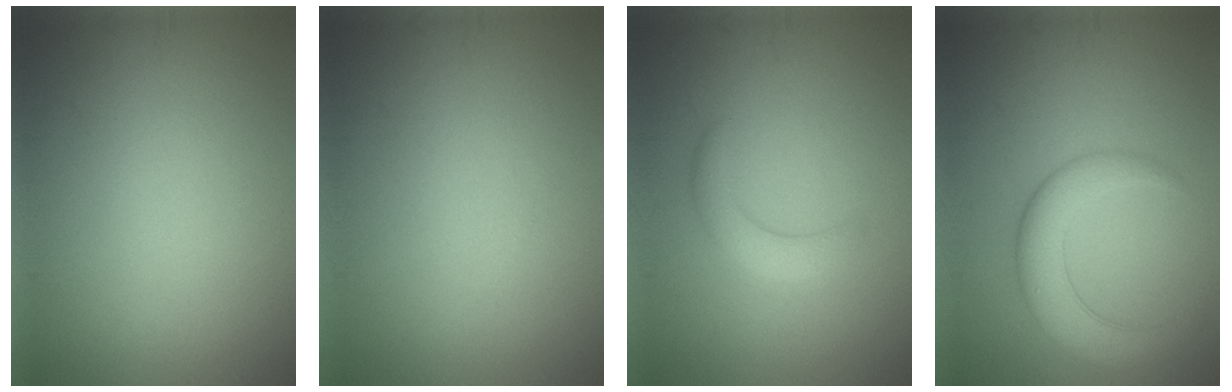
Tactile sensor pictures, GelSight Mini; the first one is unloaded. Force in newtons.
{"total": 0.0}
{"total": 2.3, "press": 2.3, "slide": 0.2}
{"total": 4.9, "press": 4.9, "slide": 0.3}